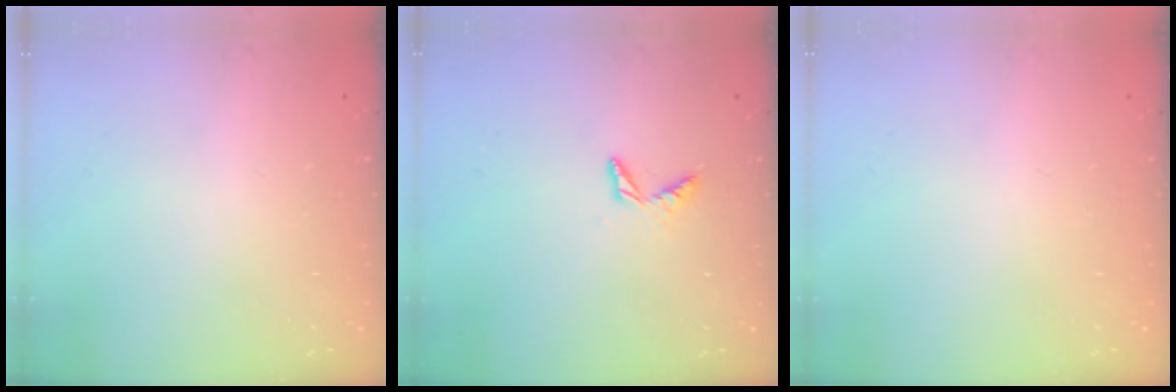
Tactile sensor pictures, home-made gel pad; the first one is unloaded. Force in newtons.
{"total": 4.7, "press": 4.7, "slide": 0.5}
{"total": 0.0}